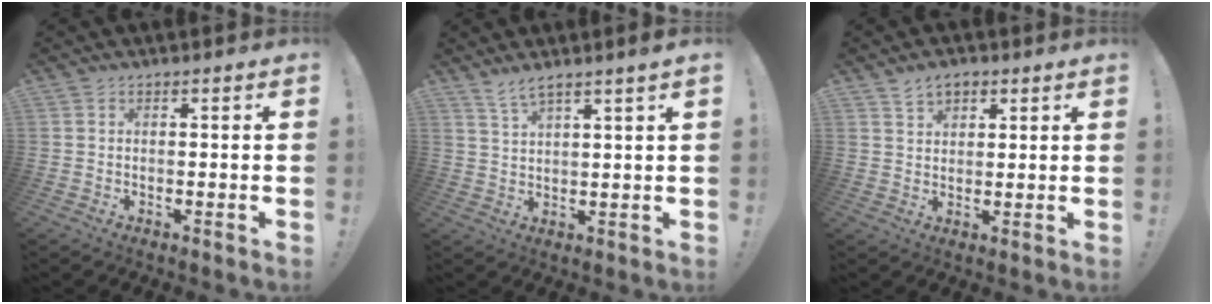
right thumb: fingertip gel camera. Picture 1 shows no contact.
{"total": 4.5, "force": [3.7, -0.2, 2.7], "torque": [-0.058, -0.018, 0.064]}
{"total": 4.5, "force": [3.1, 2.6, 2.0], "torque": [-0.033, -0.011, 0.056]}